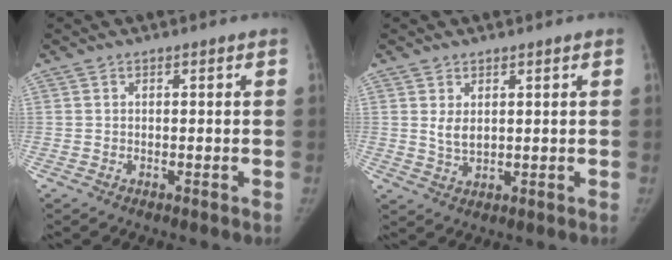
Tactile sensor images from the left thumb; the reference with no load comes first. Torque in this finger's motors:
{"motor_torque": [-0.01, 0.10, 0.34, -0.88, 0.01]}